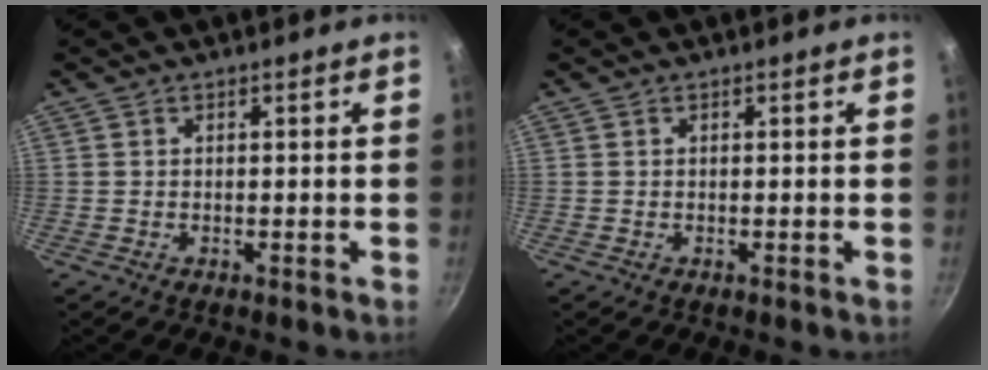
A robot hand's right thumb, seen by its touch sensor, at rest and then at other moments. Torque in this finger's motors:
{"motor_torque": [-0.04, -0.04, 0.00, 0.00, 0.01]}